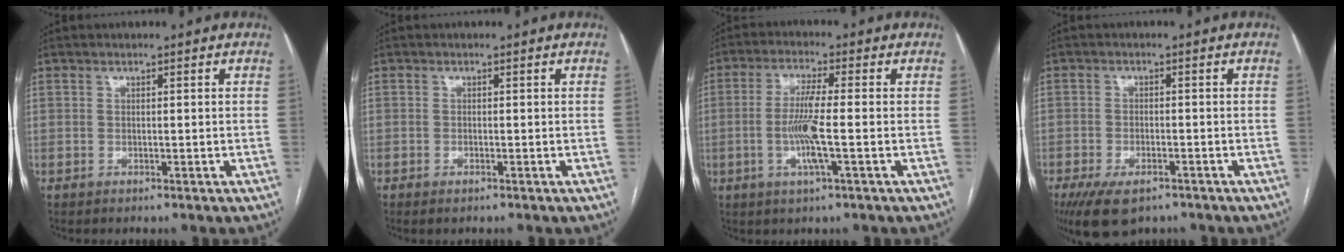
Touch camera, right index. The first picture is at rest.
{"total": 0.8, "force": [-0.6, 0.1, 0.5], "torque": [-0.010, -0.001, -0.008]}
{"total": 7.1, "force": [-1.3, -0.1, 7.0], "torque": [-0.140, -0.005, -0.028]}
{"total": 7.7, "force": [-5.3, 3.2, 4.5], "torque": [-0.081, -0.010, -0.088]}